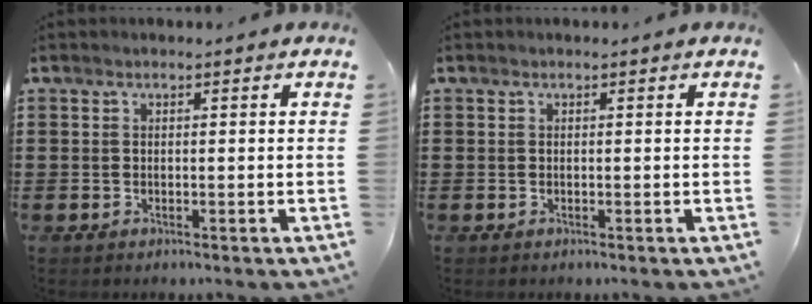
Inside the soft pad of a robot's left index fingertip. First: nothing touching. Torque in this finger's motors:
{"motor_torque": [0.00, 0.00, 0.00, 0.01]}